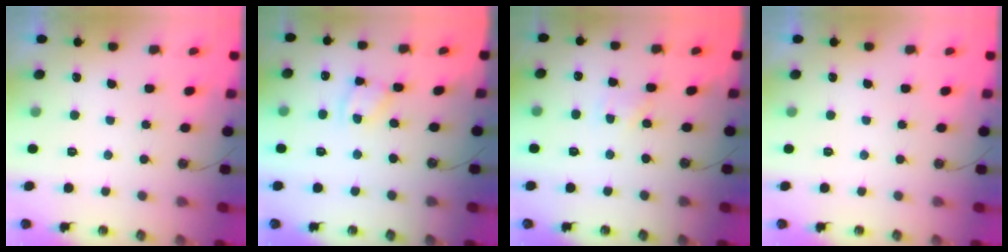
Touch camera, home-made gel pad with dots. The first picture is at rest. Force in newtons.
{"total": 2.9, "press": 2.9, "slide": 0.4}
{"total": 1.8, "press": 1.7, "slide": 0.3}
{"total": 0.0}